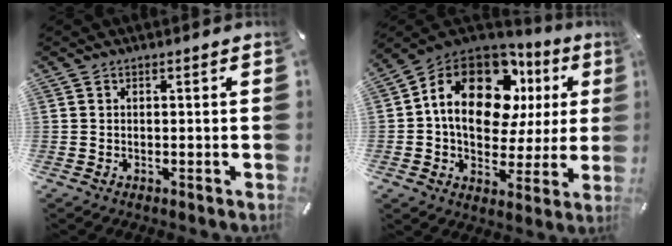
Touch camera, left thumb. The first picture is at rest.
{"total": 19.2, "force": [6.1, 12.8, 13.0], "torque": [-0.224, -0.026, 0.105]}